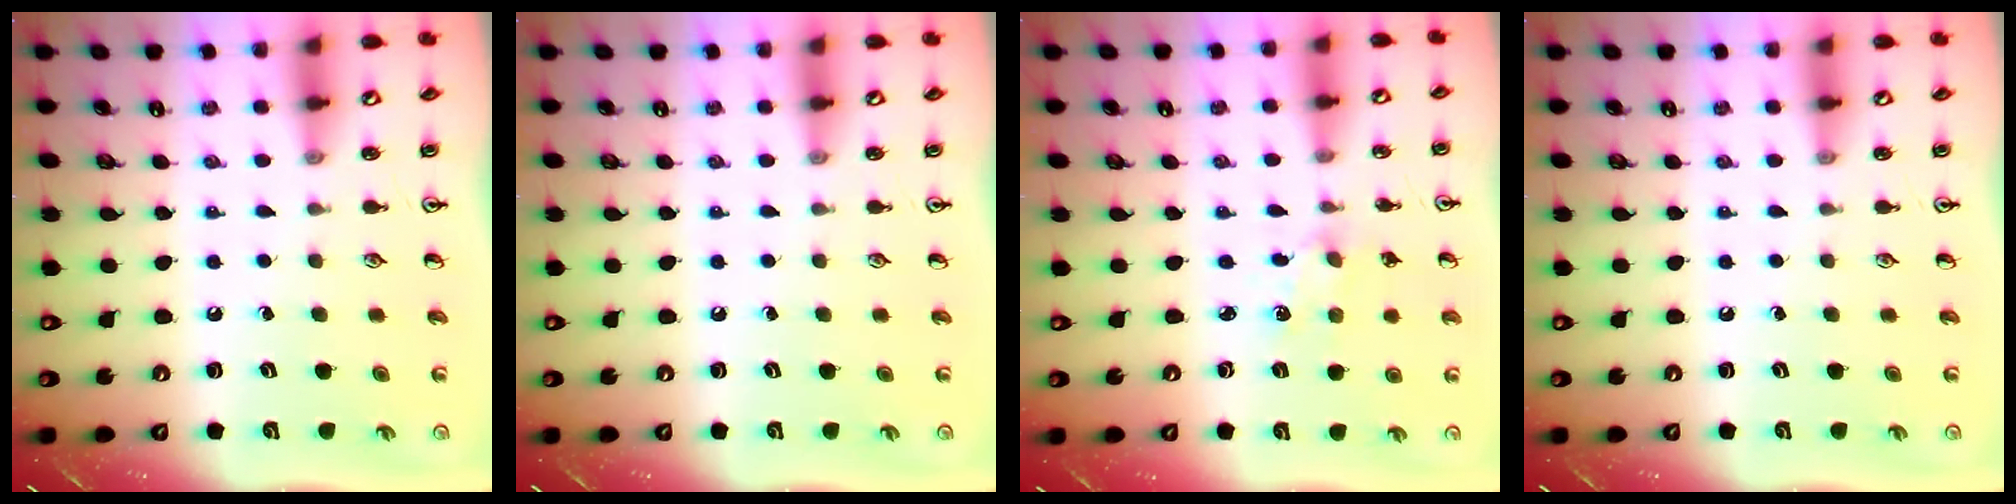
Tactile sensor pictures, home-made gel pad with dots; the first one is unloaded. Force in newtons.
{"total": 0.0}
{"total": 2.5, "press": 2.4, "slide": 0.4}
{"total": 0.0}